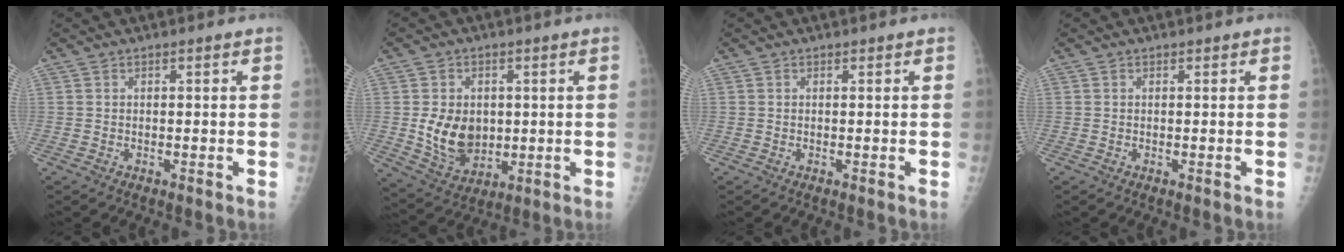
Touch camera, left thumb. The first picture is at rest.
{"total": 10.7, "force": [0.5, 8.1, 6.9], "torque": [-0.086, -0.015, 0.027]}
{"total": 0.0}
{"total": 0.0}